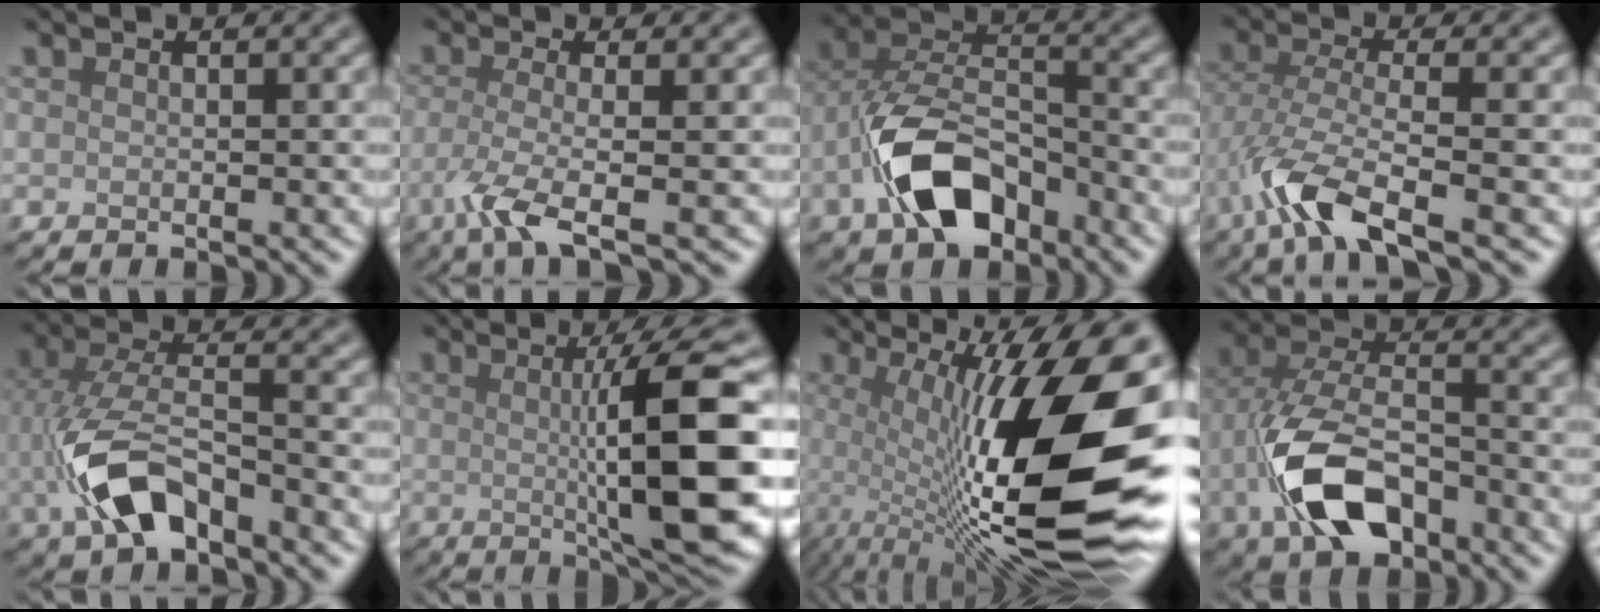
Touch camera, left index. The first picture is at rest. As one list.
[{"total": 4.0, "force": [-1.7, 0.8, 3.5], "torque": [-0.069, -0.012, -0.044]}, {"total": 8.7, "force": [-3.9, 5.0, 5.9], "torque": [-0.121, 0.004, -0.079]}, {"total": 5.7, "force": [-3.1, 1.6, 4.6], "torque": [-0.101, -0.008, -0.070]}, {"total": 6.5, "force": [-2.5, 3.2, 5.1], "torque": [-0.114, -0.001, -0.053]}, {"total": 11.2, "force": [0.1, 1.8, 11.1], "torque": [-0.142, -0.004, 0.005]}, {"total": 16.9, "force": [0.4, 5.1, 16.1], "torque": [-0.237, 0.003, 0.006]}, {"total": 8.7, "force": [-3.4, 4.9, 6.3], "torque": [-0.141, -0.002, -0.069]}]